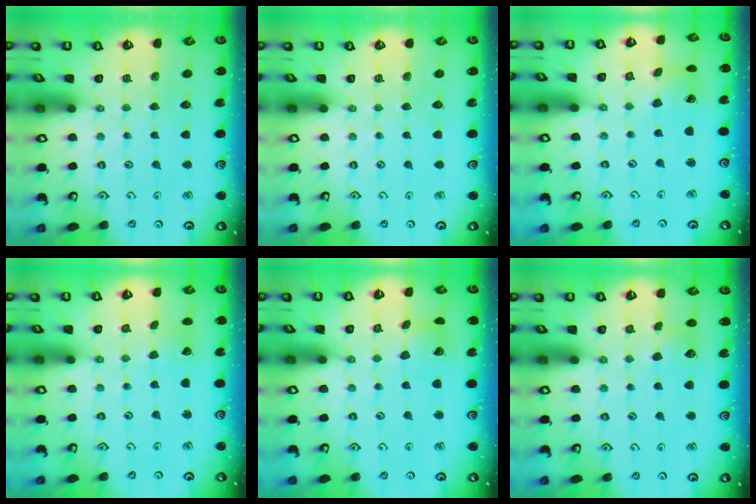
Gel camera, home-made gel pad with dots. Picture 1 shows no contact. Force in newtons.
{"total": 0.0}
{"total": 3.0, "press": 2.9, "slide": 0.5}
{"total": 0.8, "press": 0.8, "slide": 0.0}
{"total": 6.4, "press": 6.3, "slide": 0.9}
{"total": 5.6, "press": 5.6, "slide": 0.6}